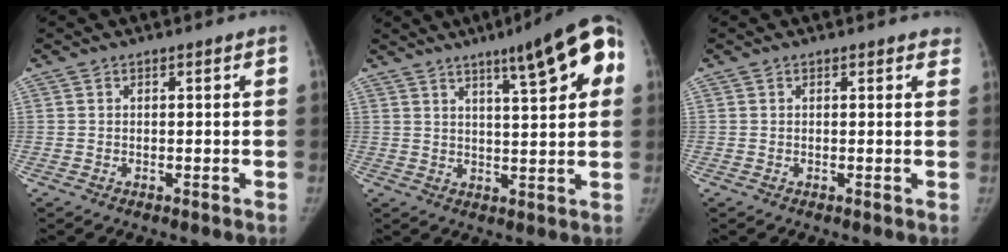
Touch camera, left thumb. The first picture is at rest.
{"total": 13.1, "force": [5.7, 2.5, 11.6], "torque": [-0.140, -0.006, 0.072]}
{"total": 1.6, "force": [1.4, 0.7, 0.5], "torque": [0.009, -0.003, 0.005]}